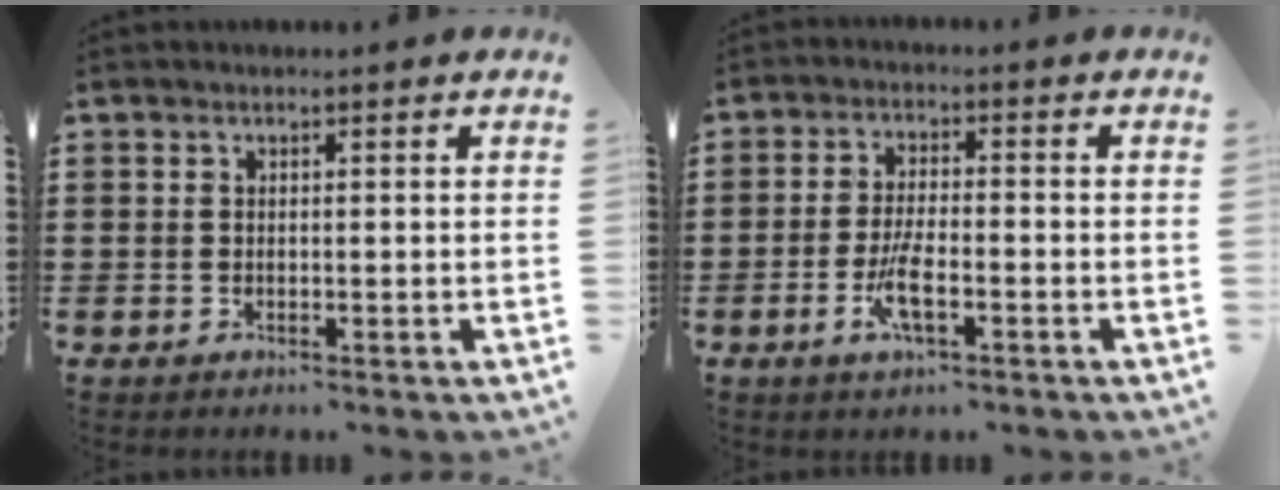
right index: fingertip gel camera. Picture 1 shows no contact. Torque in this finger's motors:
{"motor_torque": [1.11, 1.03, 0.60, 0.20]}